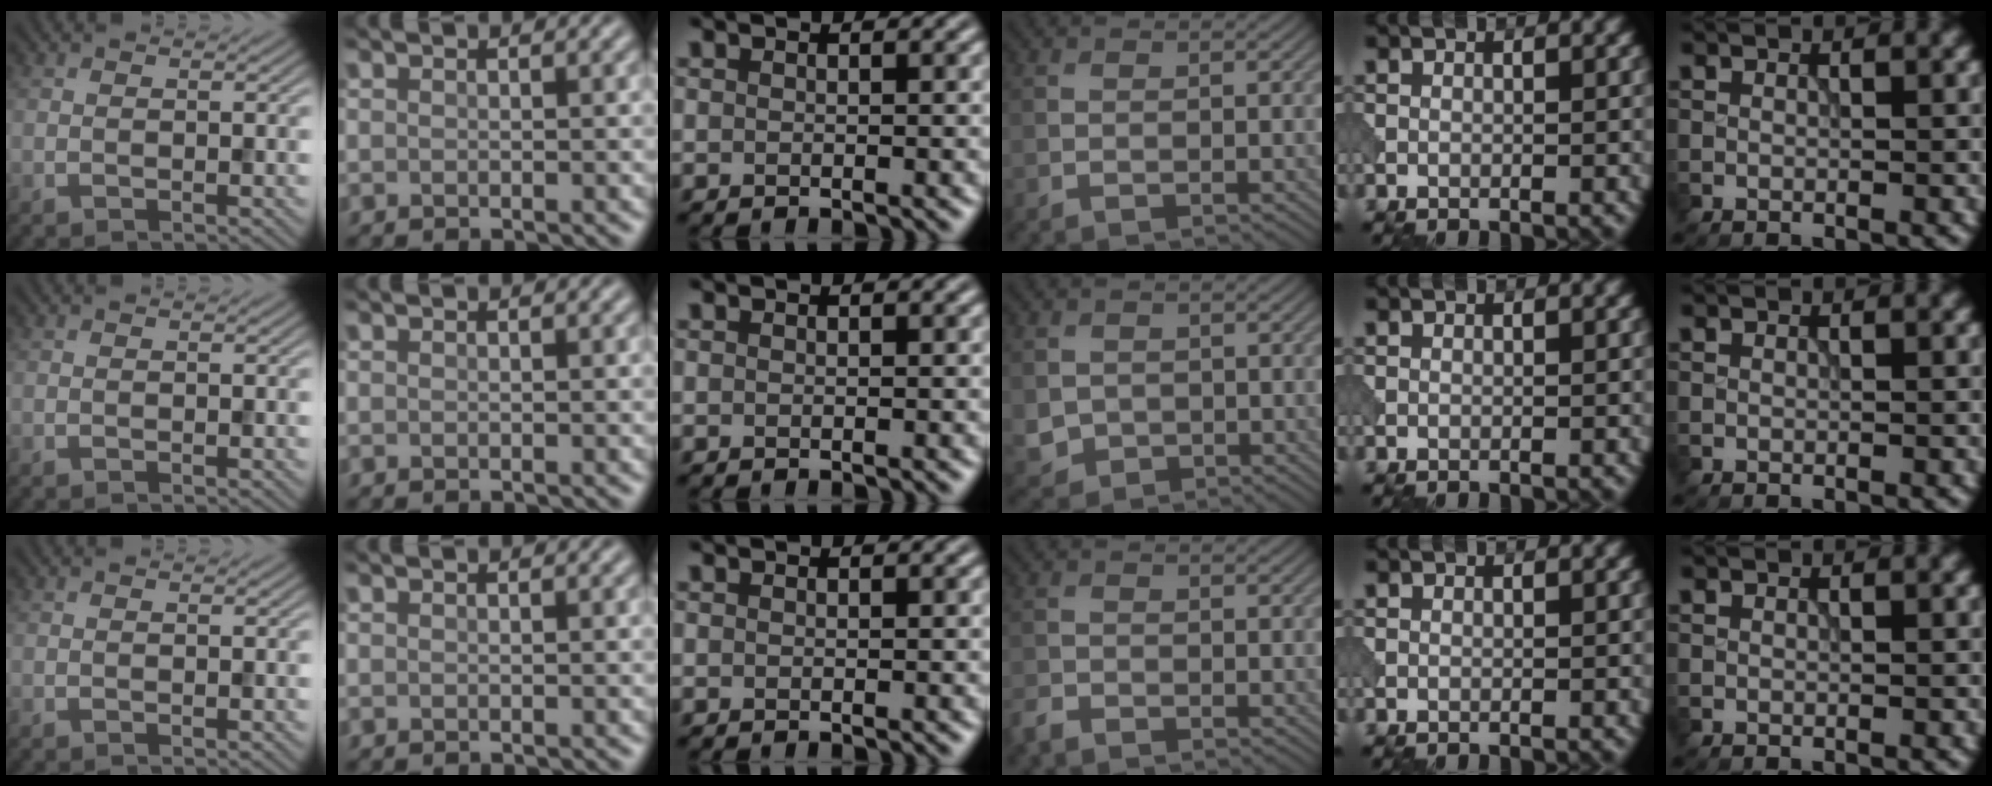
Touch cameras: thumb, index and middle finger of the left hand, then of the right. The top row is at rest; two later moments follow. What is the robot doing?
{"motion": "open", "object": "sandwich press"}